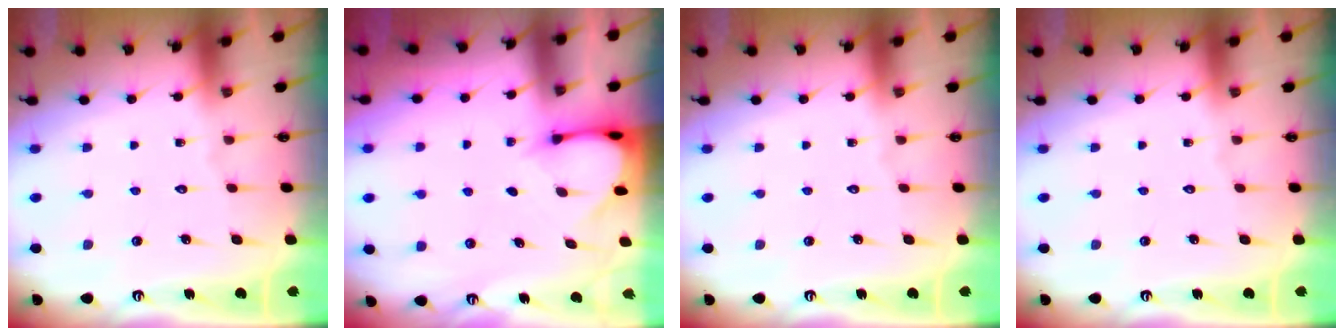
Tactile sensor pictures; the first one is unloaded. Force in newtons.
{"total": 3.1, "press": 3.1, "slide": 0.2}
{"total": 0.0}
{"total": 0.0}